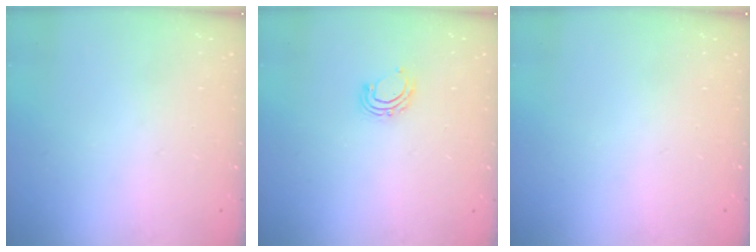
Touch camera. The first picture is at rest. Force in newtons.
{"total": 6.3, "press": 6.2, "slide": 1.3}
{"total": 0.0}